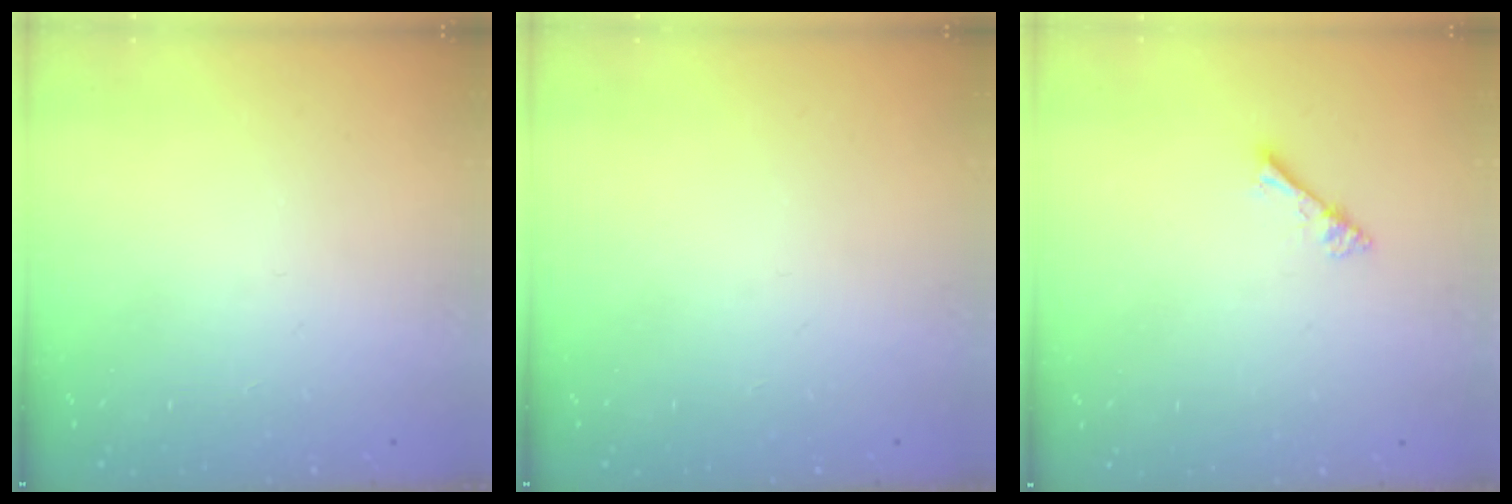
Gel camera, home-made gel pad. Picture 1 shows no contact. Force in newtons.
{"total": 0.0}
{"total": 1.8, "press": 1.8, "slide": 0.1}